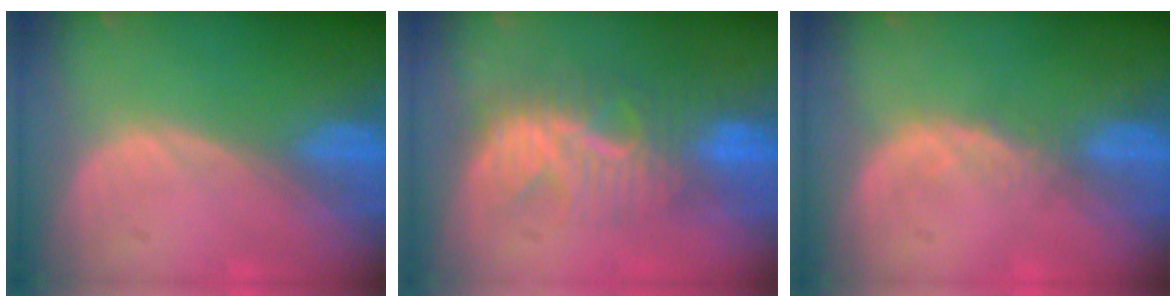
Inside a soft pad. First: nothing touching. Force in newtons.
{"total": 8.4, "press": 8.0, "slide": 2.4}
{"total": 1.4, "press": 1.4, "slide": 0.2}